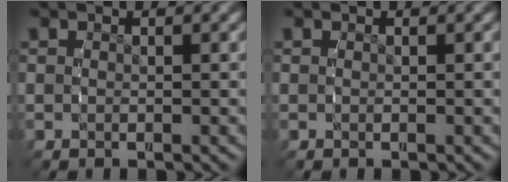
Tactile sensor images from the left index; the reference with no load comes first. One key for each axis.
{"total": 0.0}